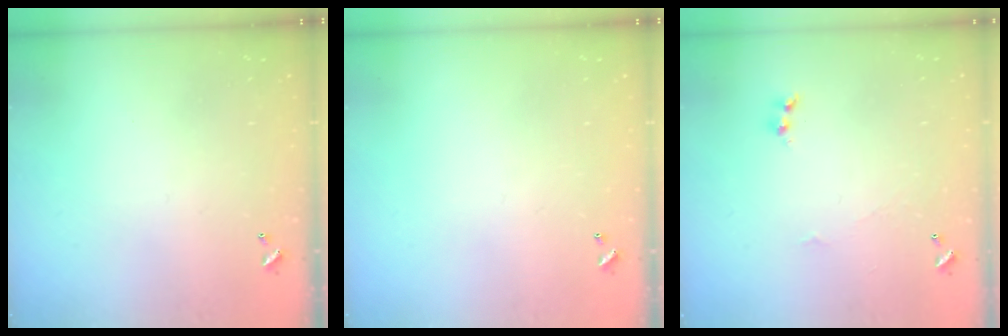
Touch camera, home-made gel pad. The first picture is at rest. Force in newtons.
{"total": 0.0}
{"total": 1.6, "press": 1.6, "slide": 0.2}